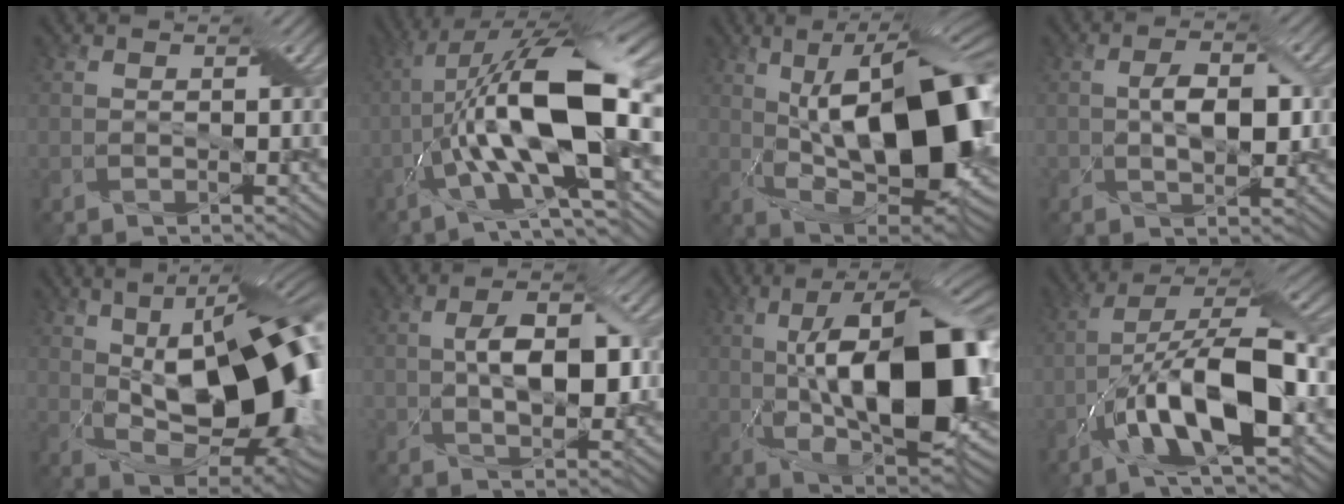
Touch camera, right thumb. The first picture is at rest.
{"total": 18.5, "force": [-2.2, 6.5, 17.2], "torque": [-0.311, 0.016, -0.051]}
{"total": 18.5, "force": [1.7, 7.8, 16.7], "torque": [-0.261, 0.022, 0.018]}
{"total": 5.1, "force": [0.3, 2.5, 4.4], "torque": [-0.083, -0.002, 0.005]}
{"total": 17.2, "force": [1.4, 7.8, 15.2], "torque": [-0.226, 0.006, 0.014]}
{"total": 7.1, "force": [0.4, 3.6, 6.1], "torque": [-0.114, -0.001, 0.003]}
{"total": 18.8, "force": [-0.2, 7.8, 17.0], "torque": [-0.275, 0.021, -0.018]}
{"total": 14.1, "force": [-4.9, 4.7, 12.4], "torque": [-0.232, 0.000, -0.092]}